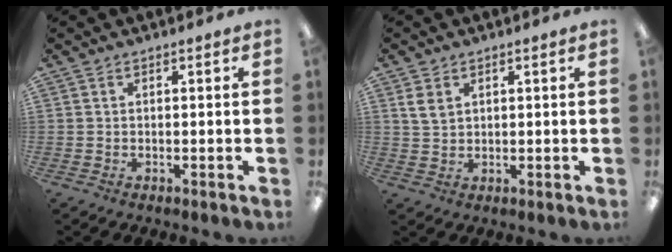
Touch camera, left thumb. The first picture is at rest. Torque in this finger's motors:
{"motor_torque": [0.05, -0.06, 0.41, -0.31, 0.09]}